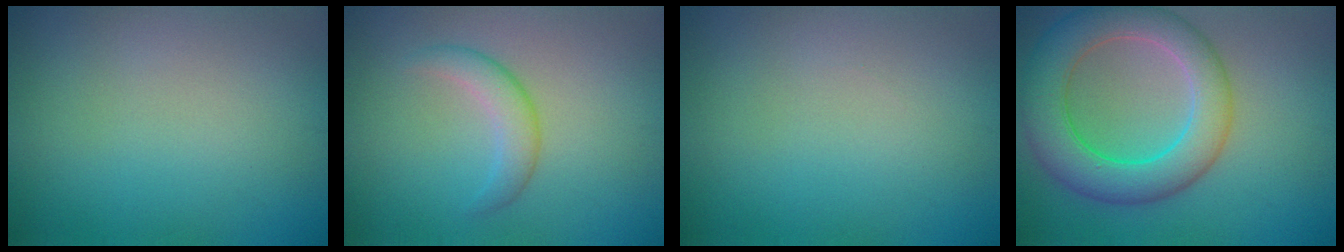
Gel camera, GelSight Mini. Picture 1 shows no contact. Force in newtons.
{"total": 2.3, "press": 2.3, "slide": 0.0}
{"total": 0.0}
{"total": 7.6, "press": 7.6, "slide": 0.3}